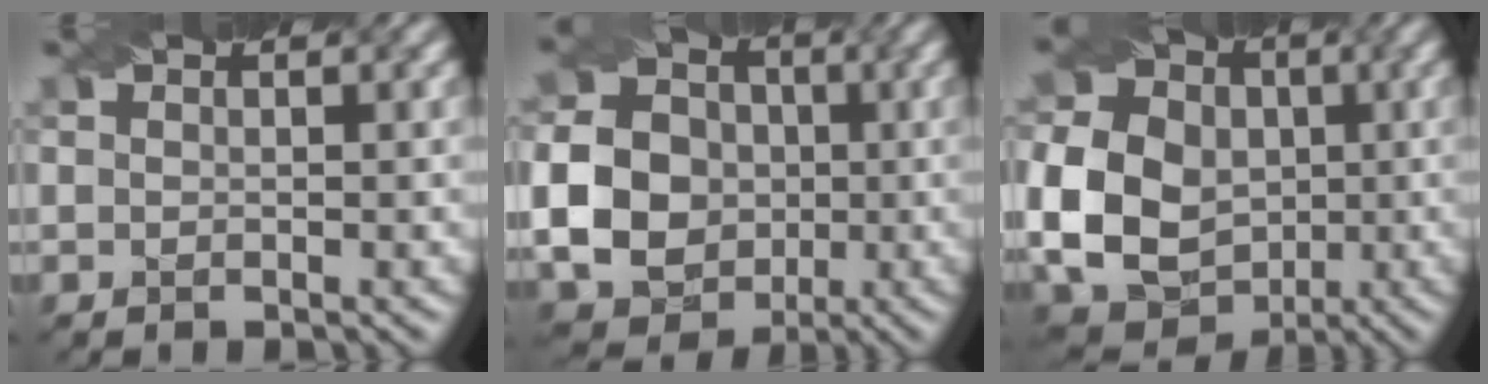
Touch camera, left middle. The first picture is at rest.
{"total": 13.3, "force": [-1.0, 12.3, 5.1], "torque": [-0.136, -0.002, -0.038]}
{"total": 11.9, "force": [-0.9, 9.9, 6.5], "torque": [-0.145, -0.013, -0.015]}